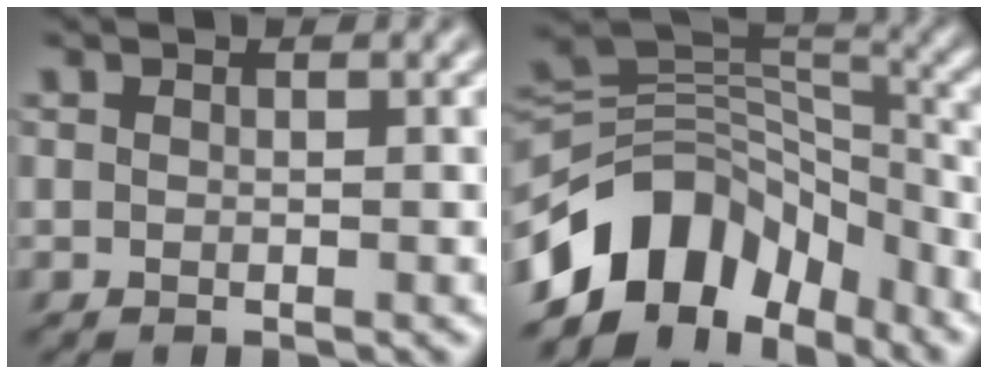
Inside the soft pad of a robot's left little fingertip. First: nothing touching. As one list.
[{"total": 9.9, "force": [-6.1, 6.2, 4.8], "torque": [-0.069, 0.021, -0.123]}]